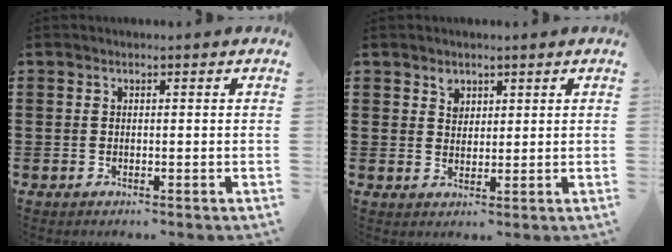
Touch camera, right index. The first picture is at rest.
{"total": 2.1, "force": [1.5, 1.4, 0.4], "torque": [-0.014, 0.004, 0.030]}